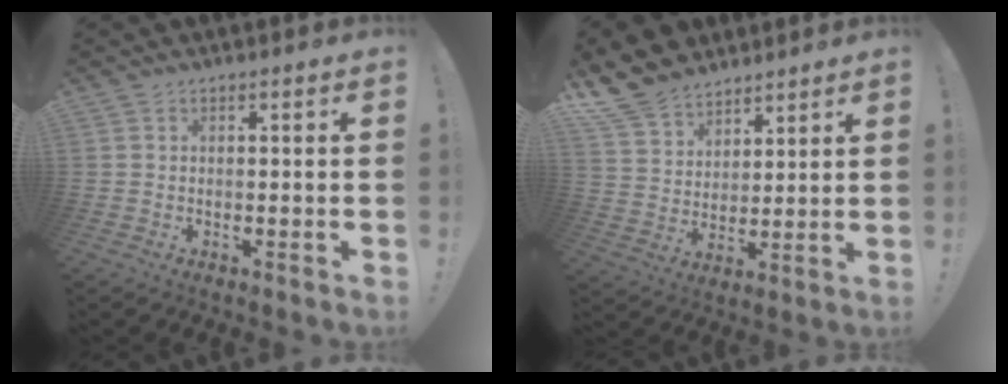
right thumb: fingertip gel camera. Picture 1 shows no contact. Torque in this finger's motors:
{"motor_torque": [0.09, 0.37, 0.20, 0.20, 0.03]}